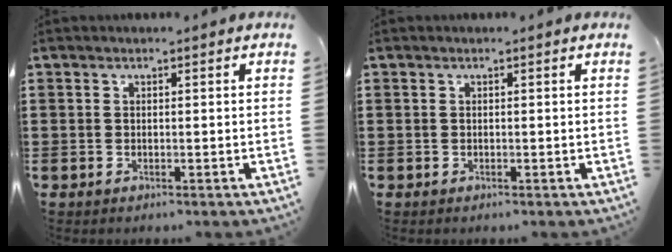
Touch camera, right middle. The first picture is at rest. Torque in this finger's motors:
{"motor_torque": [0.21, -0.20, -0.02, 0.01]}